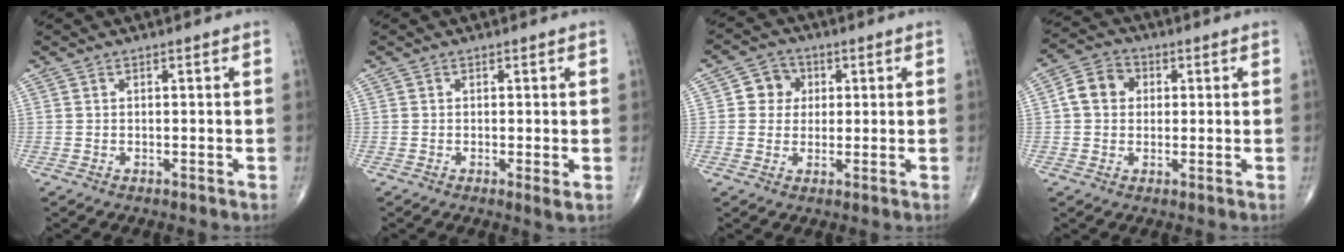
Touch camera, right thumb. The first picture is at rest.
{"total": 1.7, "force": [-0.2, 0.2, 1.7], "torque": [-0.034, -0.008, -0.006]}
{"total": 5.1, "force": [1.0, 4.8, 1.7], "torque": [0.006, 0.006, 0.008]}
{"total": 6.7, "force": [0.9, 5.6, 3.6], "torque": [-0.051, 0.014, 0.007]}